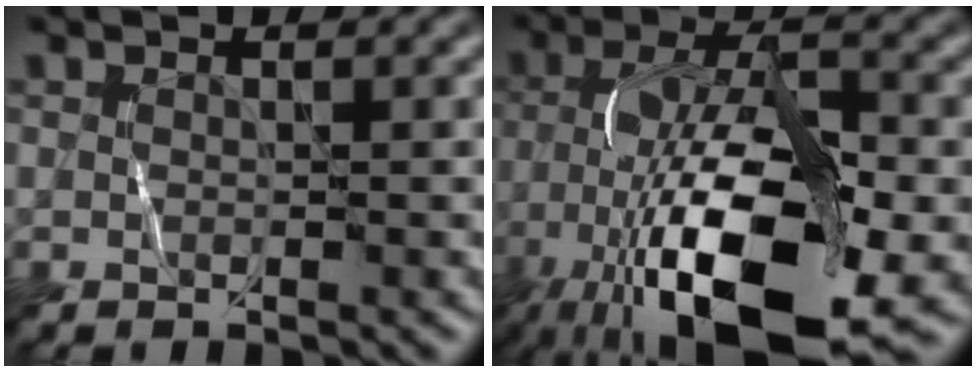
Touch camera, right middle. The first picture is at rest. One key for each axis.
{"total": 17.0, "fx": -7.0, "fy": 6.7, "fz": 13.9, "tx": -0.243, "ty": -0.006, "tz": -0.126}